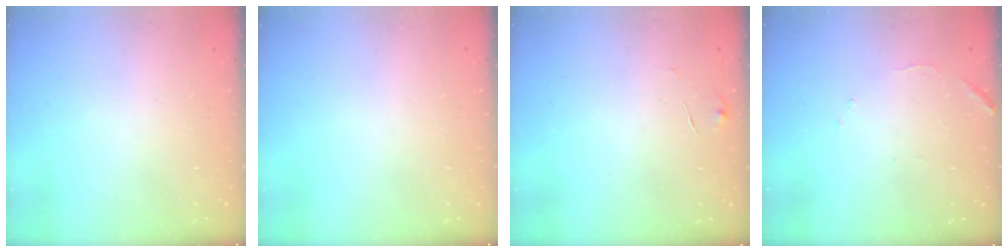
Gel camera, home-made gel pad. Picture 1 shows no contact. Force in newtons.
{"total": 0.0}
{"total": 5.4, "press": 5.4, "slide": 0.3}
{"total": 6.5, "press": 6.5, "slide": 0.3}